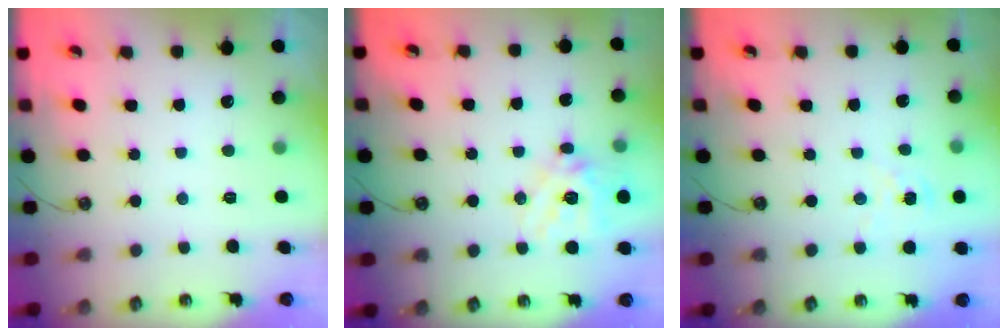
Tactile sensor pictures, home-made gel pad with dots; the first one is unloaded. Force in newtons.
{"total": 16.0, "press": 15.8, "slide": 2.6}
{"total": 1.6, "press": 1.6, "slide": 0.2}